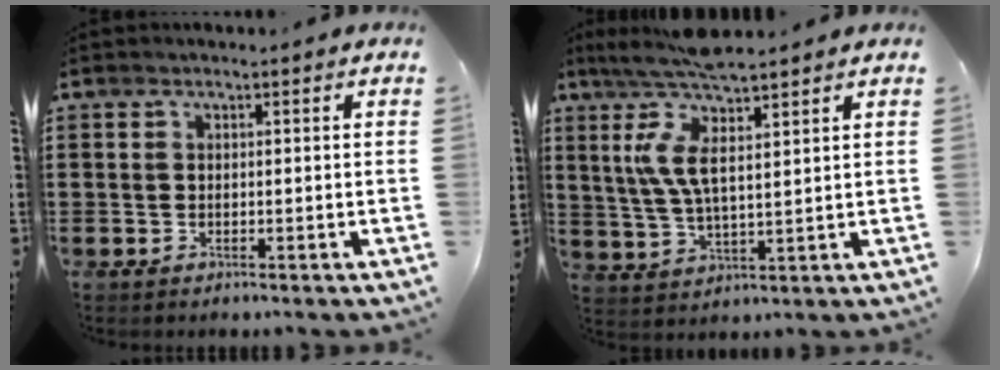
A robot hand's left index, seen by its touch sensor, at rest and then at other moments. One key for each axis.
{"total": 8.9, "fx": 5.5, "fy": 1.3, "fz": 6.9, "tx": -0.156, "ty": -0.022, "tz": 0.093}